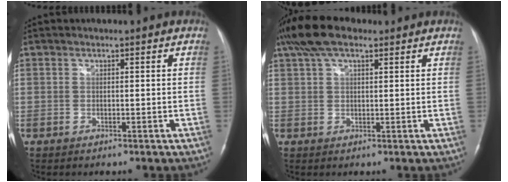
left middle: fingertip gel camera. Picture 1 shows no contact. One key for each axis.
{"total": 7.7, "fx": 5.1, "fy": 2.9, "fz": 5.0, "tx": -0.106, "ty": 0.032, "tz": 0.094}